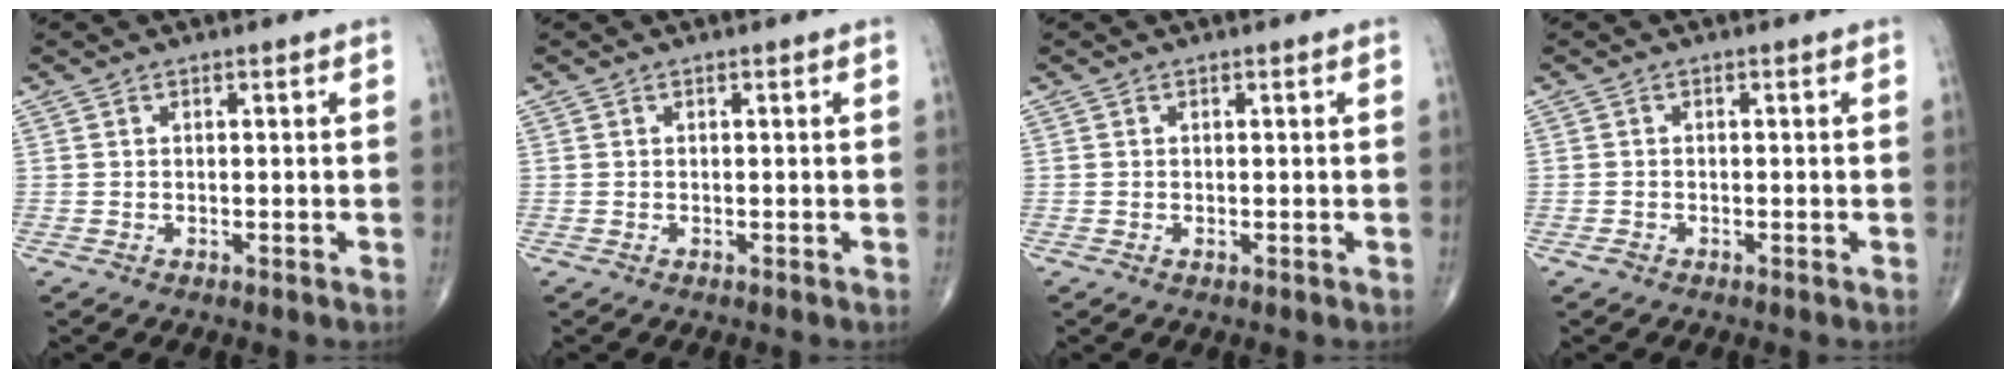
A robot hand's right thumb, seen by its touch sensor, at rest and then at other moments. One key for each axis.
{"total": 0.0}
{"total": 0.0}
{"total": 0.9, "fx": -0.6, "fy": 0.5, "fz": 0.3, "tx": -0.004, "ty": 0.003, "tz": -0.014}